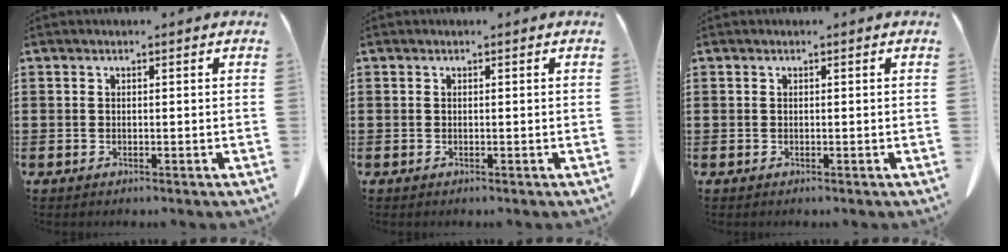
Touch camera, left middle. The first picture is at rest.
{"total": 0.0}
{"total": 0.0}